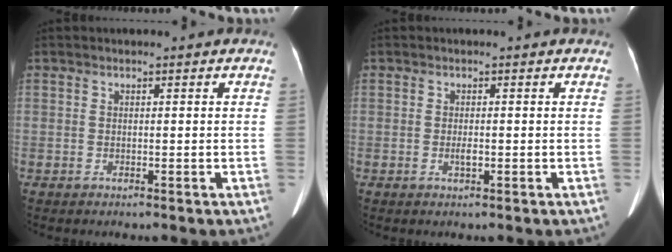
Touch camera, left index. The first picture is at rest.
{"total": 1.1, "force": [-0.3, 0.3, 1.0], "torque": [-0.022, -0.001, -0.003]}